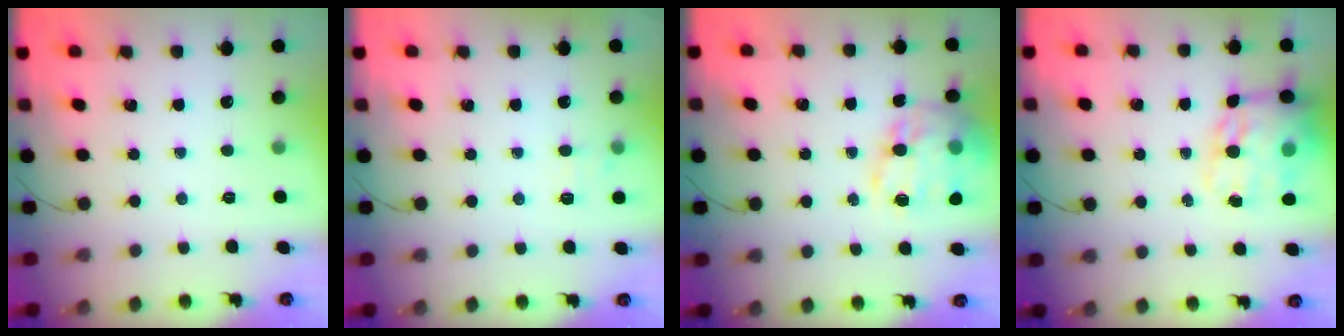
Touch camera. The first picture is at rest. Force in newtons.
{"total": 6.5, "press": 6.2, "slide": 1.8}
{"total": 21.0, "press": 20.8, "slide": 3.1}
{"total": 18.1, "press": 17.6, "slide": 4.4}